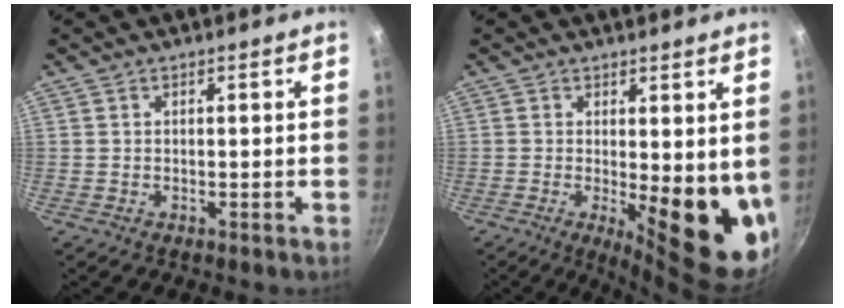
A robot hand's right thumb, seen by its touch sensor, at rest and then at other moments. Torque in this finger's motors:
{"motor_torque": [1.48, 3.53, 2.08, -0.55, 0.38]}